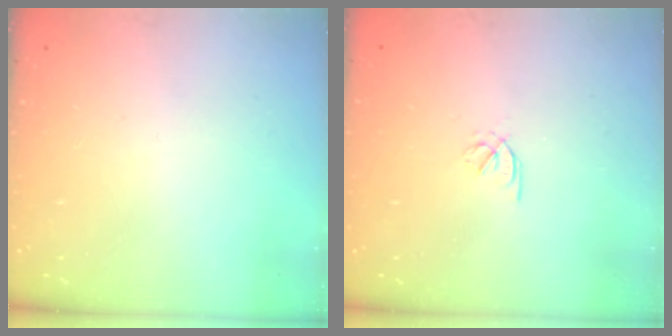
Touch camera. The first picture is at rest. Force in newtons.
{"total": 1.7, "press": 1.6, "slide": 0.6}